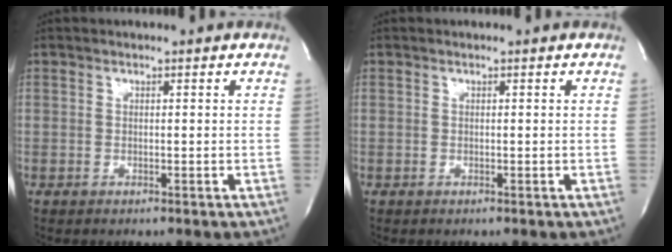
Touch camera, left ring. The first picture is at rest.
{"total": 0.0}